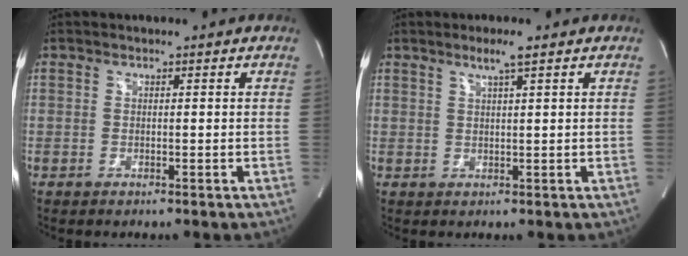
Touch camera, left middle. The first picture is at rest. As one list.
[{"total": 2.8, "force": [1.7, -0.3, 2.2], "torque": [-0.045, -0.001, 0.034]}]